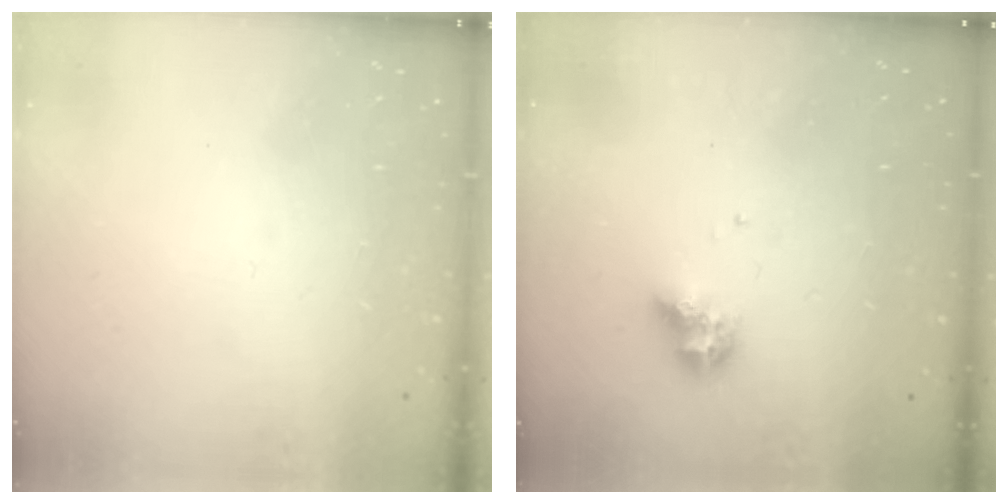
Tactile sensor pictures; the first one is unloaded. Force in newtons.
{"total": 7.8, "press": 7.7, "slide": 0.6}